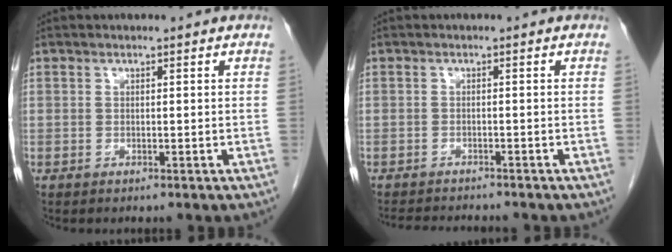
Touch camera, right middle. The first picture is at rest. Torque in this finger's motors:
{"motor_torque": [0.29, -0.23, 0.00, -0.01]}